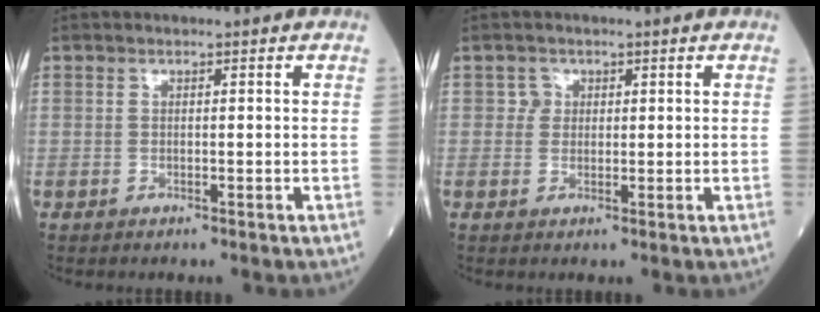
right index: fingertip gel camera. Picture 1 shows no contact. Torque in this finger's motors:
{"motor_torque": [-0.19, -0.13, -0.09, -0.02]}